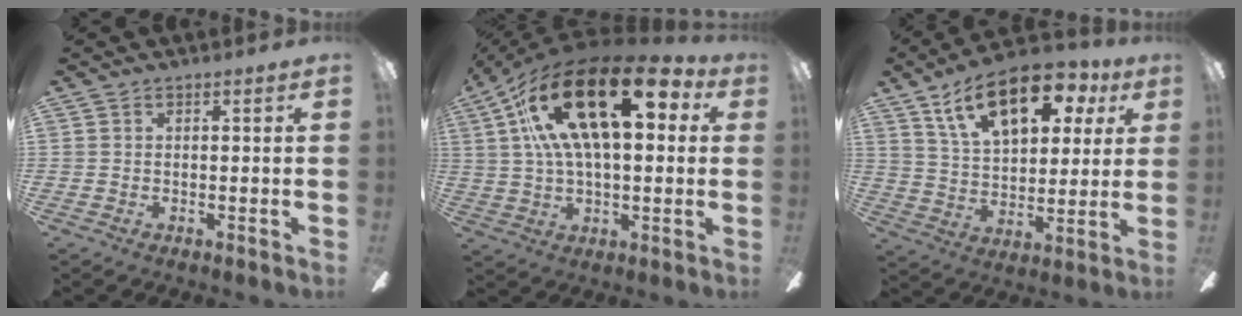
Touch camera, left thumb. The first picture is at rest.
{"total": 28.7, "force": [10.8, 13.0, 23.2], "torque": [-0.416, -0.044, 0.174]}
{"total": 19.8, "force": [10.6, 10.2, 13.3], "torque": [-0.211, -0.028, 0.180]}